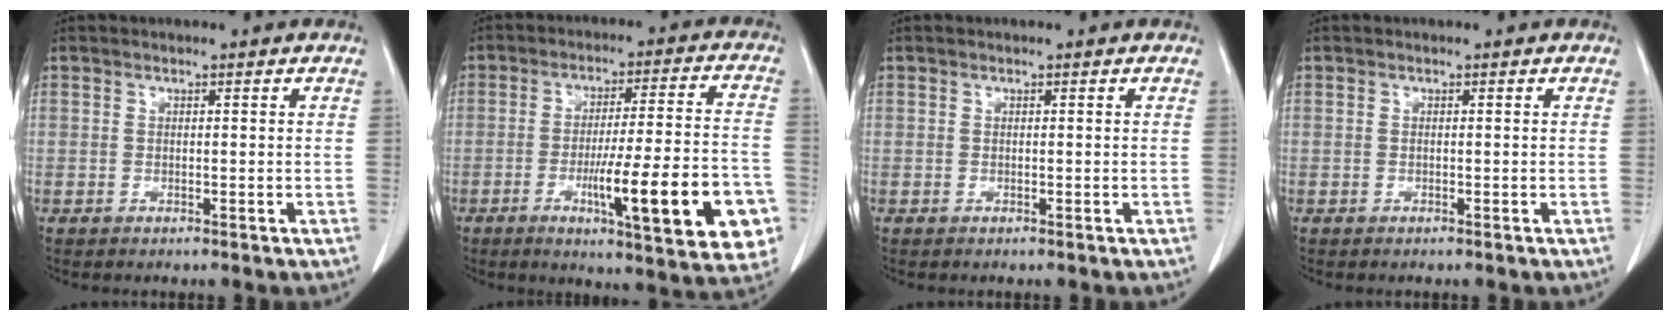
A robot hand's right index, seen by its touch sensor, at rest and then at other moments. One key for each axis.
{"total": 19.1, "fx": -6.5, "fy": 2.3, "fz": 17.8, "tx": -0.204, "ty": -0.001, "tz": -0.083}
{"total": 0.0}
{"total": 0.0}